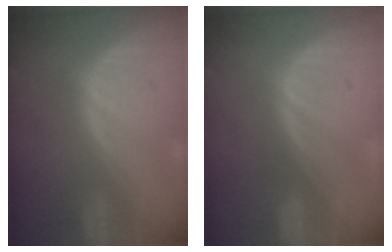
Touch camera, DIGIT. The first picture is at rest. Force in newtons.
{"total": 0.0}